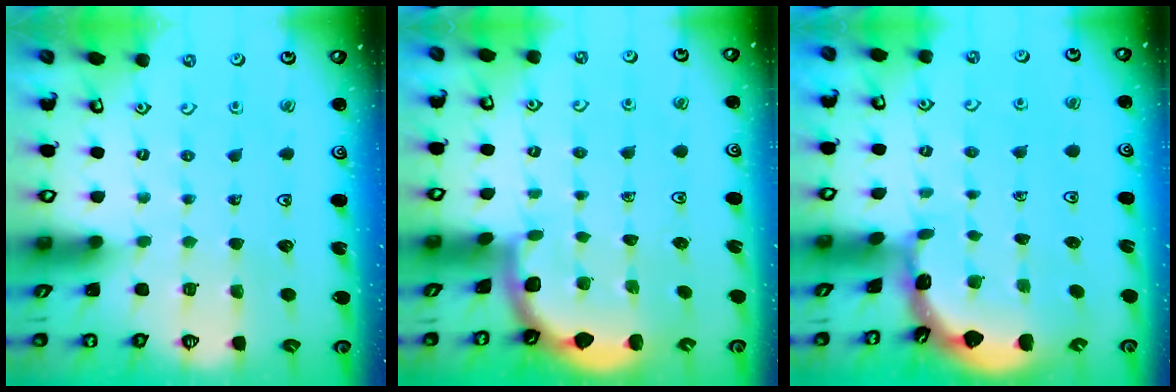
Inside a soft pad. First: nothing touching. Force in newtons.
{"total": 1.9, "press": 1.9, "slide": 0.0}
{"total": 1.6, "press": 1.6, "slide": 0.1}